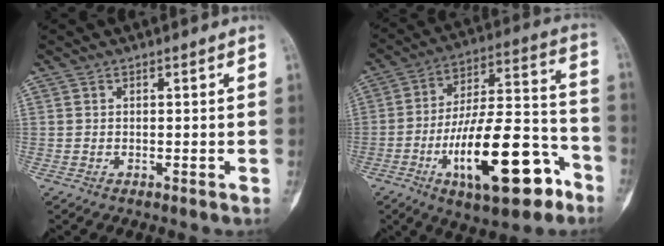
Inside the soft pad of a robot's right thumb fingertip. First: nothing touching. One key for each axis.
{"total": 23.1, "fx": -10.2, "fy": 8.6, "fz": 18.8, "tx": -0.306, "ty": 0.061, "tz": -0.158}